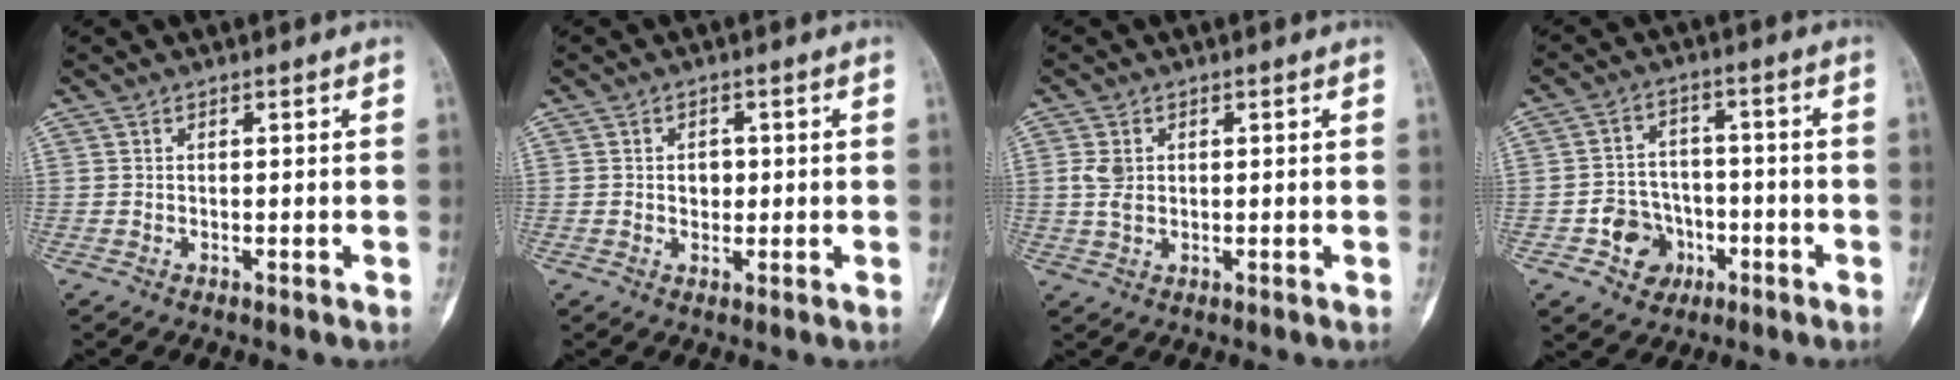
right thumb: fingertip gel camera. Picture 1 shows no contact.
{"total": 2.6, "force": [0.1, 2.1, 1.5], "torque": [-0.005, 0.004, 0.001]}
{"total": 3.5, "force": [0.6, 2.6, 2.3], "torque": [-0.042, 0.000, 0.016]}
{"total": 8.0, "force": [-3.3, 6.8, 2.5], "torque": [-0.002, 0.031, -0.050]}